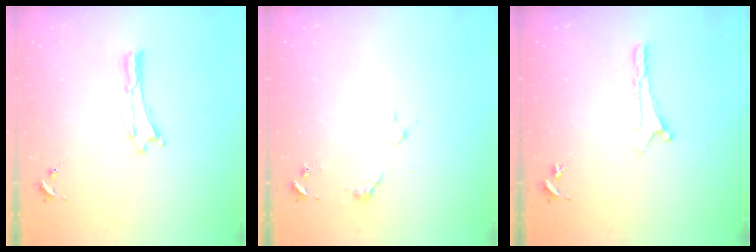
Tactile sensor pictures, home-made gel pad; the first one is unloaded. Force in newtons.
{"total": 2.3, "press": 2.3, "slide": 0.1}
{"total": 0.0}